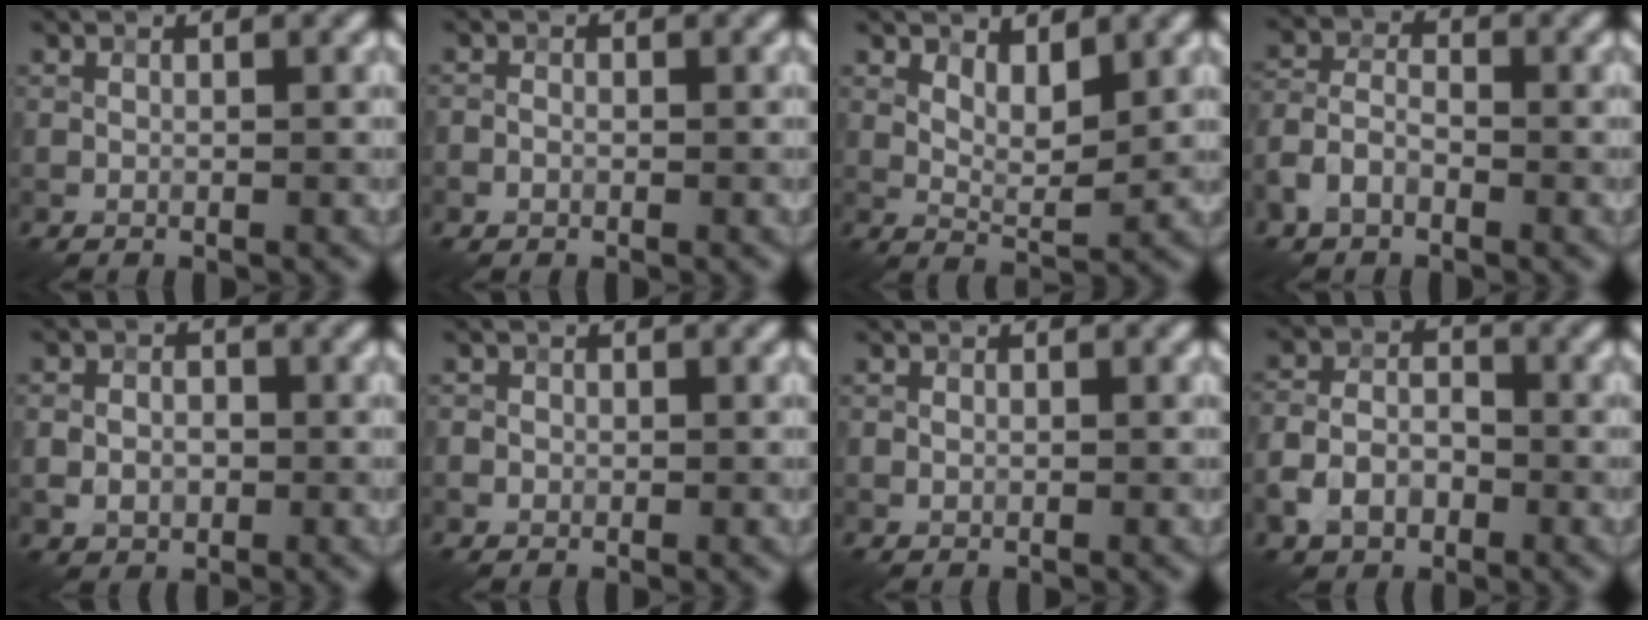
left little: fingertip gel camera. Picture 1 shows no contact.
{"total": 0.9, "force": [-0.3, 0.7, 0.4], "torque": [-0.008, 0.001, -0.010]}
{"total": 3.2, "force": [1.7, 1.4, 2.3], "torque": [-0.041, -0.006, 0.031]}
{"total": 3.2, "force": [-1.8, 1.9, 1.8], "torque": [-0.037, 0.007, -0.046]}
{"total": 2.7, "force": [-0.4, 2.2, 1.4], "torque": [-0.011, -0.002, -0.014]}
{"total": 1.0, "force": [-0.1, 1.0, 0.2], "torque": [0.005, -0.002, -0.001]}
{"total": 0.6, "force": [0.0, 0.5, 0.3], "torque": [-0.003, -0.002, -0.002]}
{"total": 4.4, "force": [-2.1, 3.1, 2.3], "torque": [-0.044, 0.001, -0.043]}